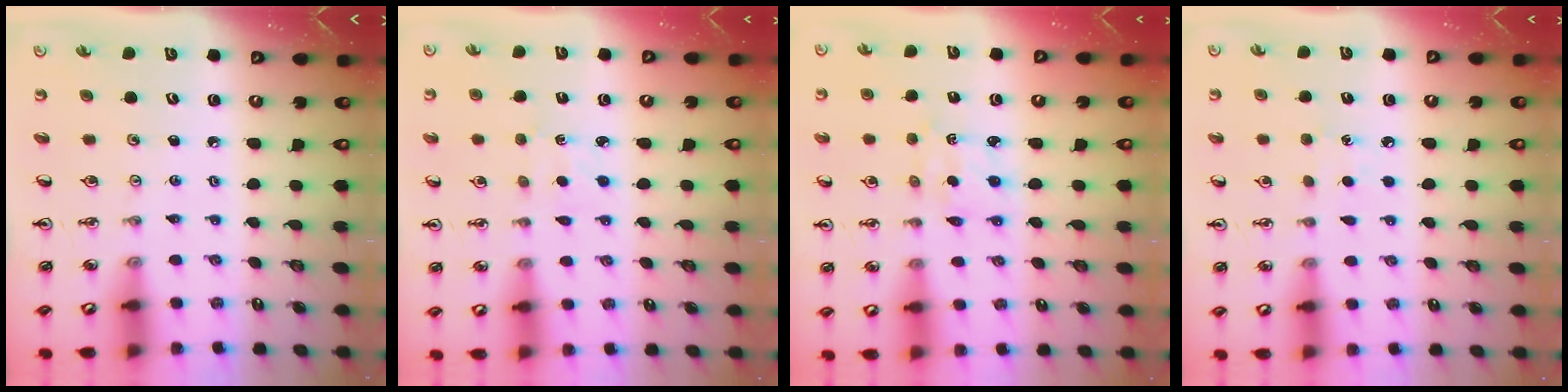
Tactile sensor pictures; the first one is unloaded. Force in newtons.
{"total": 1.6, "press": 1.6, "slide": 0.3}
{"total": 2.4, "press": 2.4, "slide": 0.3}
{"total": 4.6, "press": 4.5, "slide": 0.5}